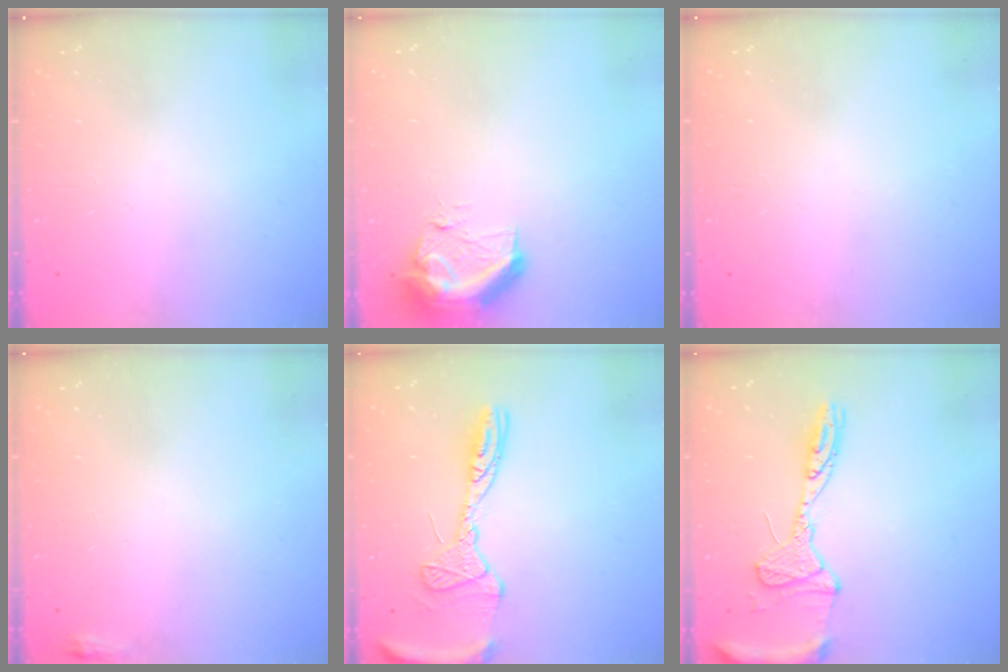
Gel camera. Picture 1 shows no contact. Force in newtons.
{"total": 14.4, "press": 11.8, "slide": 8.4}
{"total": 0.0}
{"total": 3.2, "press": 2.9, "slide": 1.3}
{"total": 14.7, "press": 14.6, "slide": 1.4}
{"total": 15.5, "press": 15.4, "slide": 1.2}